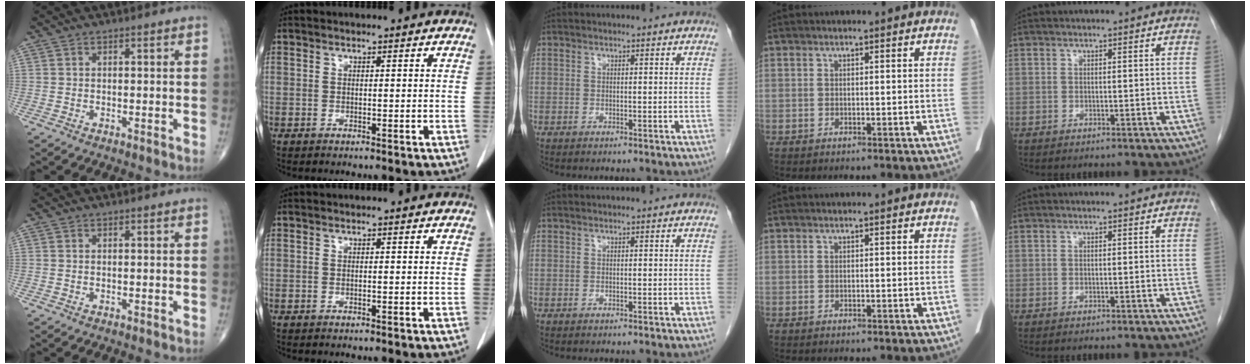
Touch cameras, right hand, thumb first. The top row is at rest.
{}